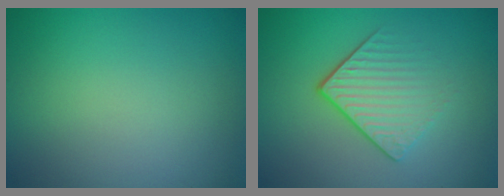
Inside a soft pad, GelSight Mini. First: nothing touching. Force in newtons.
{"total": 4.2, "press": 2.5, "slide": 3.4}